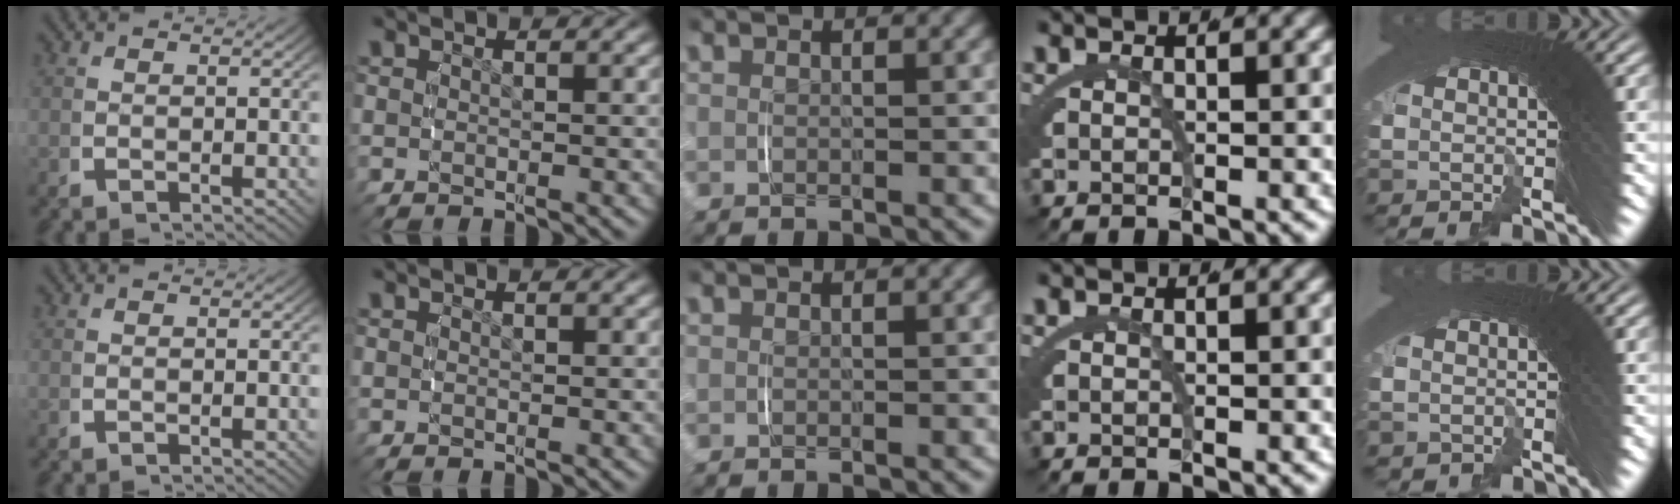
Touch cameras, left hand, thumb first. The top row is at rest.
{"little": {"total": 0.8, "force": [-0.7, 0.2, -0.3], "torque": [0.003, -0.007, -0.007]}}